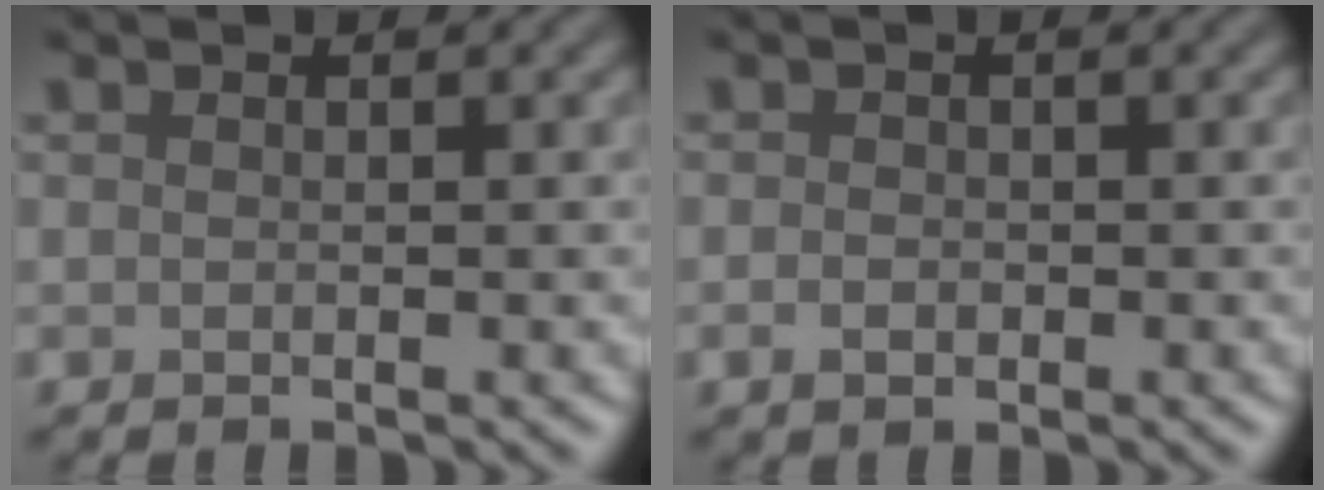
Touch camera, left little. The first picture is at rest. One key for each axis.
{"total": 1.2, "fx": -0.4, "fy": 0.9, "fz": 0.7, "tx": -0.013, "ty": -0.002, "tz": -0.009}